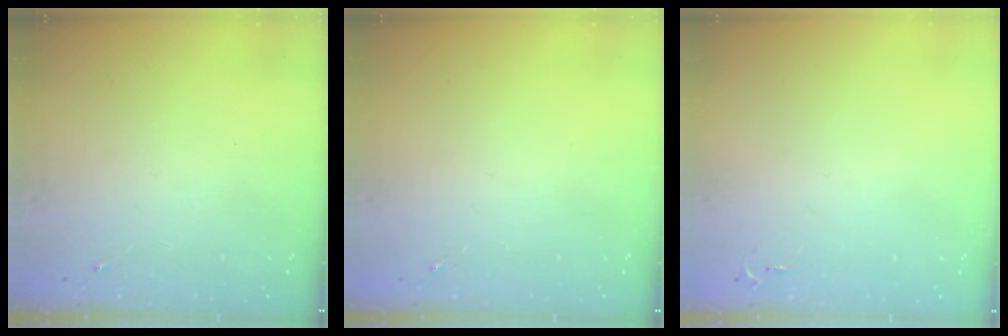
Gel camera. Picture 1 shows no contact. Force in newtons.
{"total": 0.0}
{"total": 2.6, "press": 2.6, "slide": 0.4}